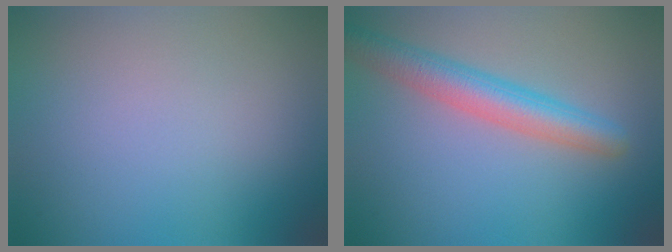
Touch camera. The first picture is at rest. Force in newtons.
{"total": 4.9, "press": 4.9, "slide": 0.2}